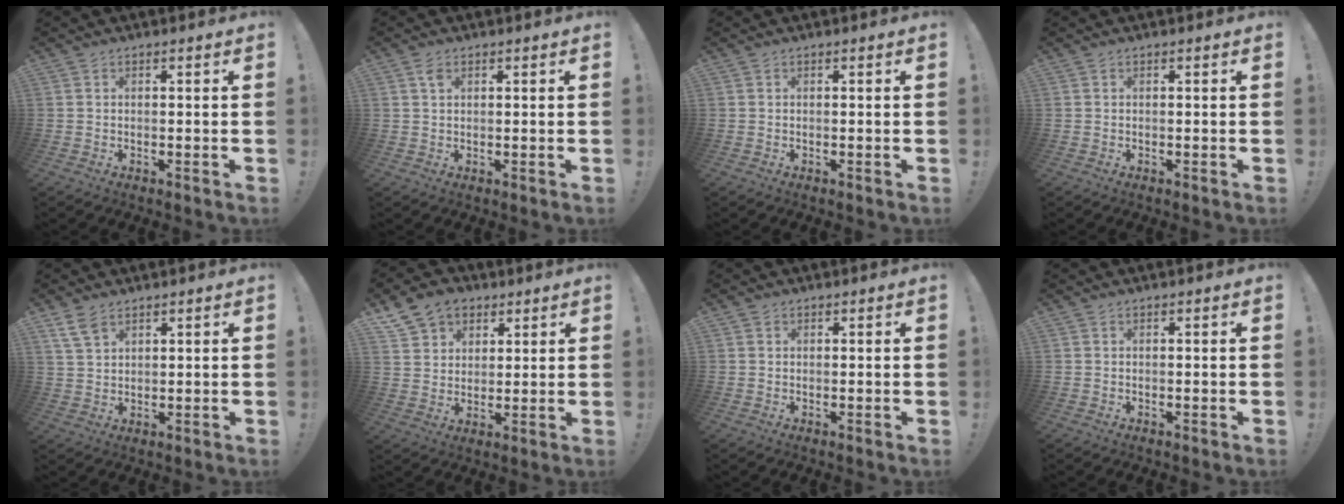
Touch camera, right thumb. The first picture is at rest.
{"total": 5.0, "force": [2.1, 2.9, 3.5], "torque": [-0.064, 0.002, 0.041]}
{"total": 0.0}
{"total": 0.0}
{"total": 5.5, "force": [3.7, 2.7, 3.0], "torque": [-0.061, -0.011, 0.072]}
{"total": 10.7, "force": [6.1, 8.1, 3.4], "torque": [-0.058, -0.028, 0.122]}
{"total": 0.6, "force": [0.2, 0.5, -0.1], "torque": [0.005, -0.001, 0.004]}
{"total": 0.0}